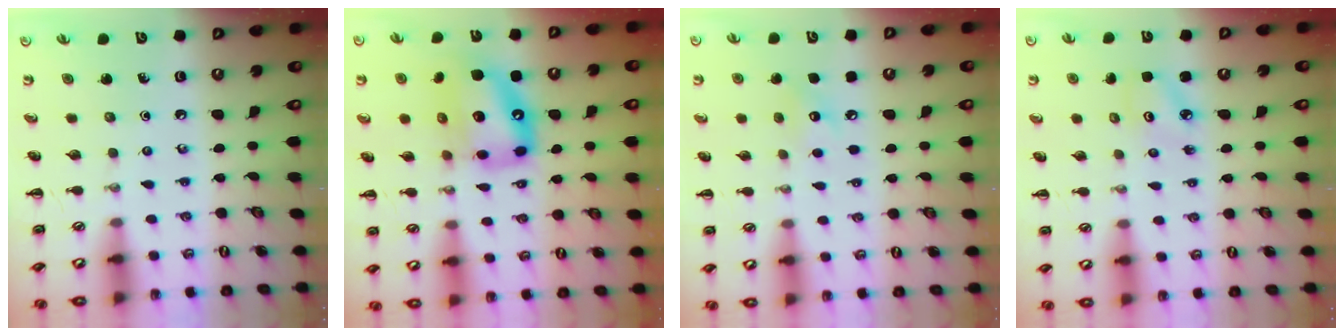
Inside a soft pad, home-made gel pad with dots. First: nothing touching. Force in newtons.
{"total": 15.3, "press": 14.7, "slide": 4.4}
{"total": 6.2, "press": 5.9, "slide": 1.6}
{"total": 2.9, "press": 2.8, "slide": 0.5}